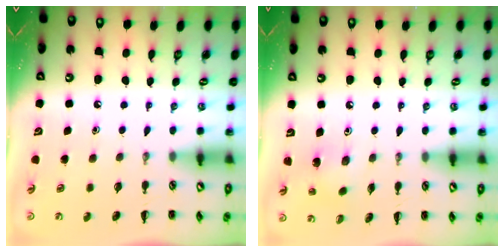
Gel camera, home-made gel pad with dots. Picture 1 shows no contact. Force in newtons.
{"total": 1.7, "press": 1.6, "slide": 0.7}